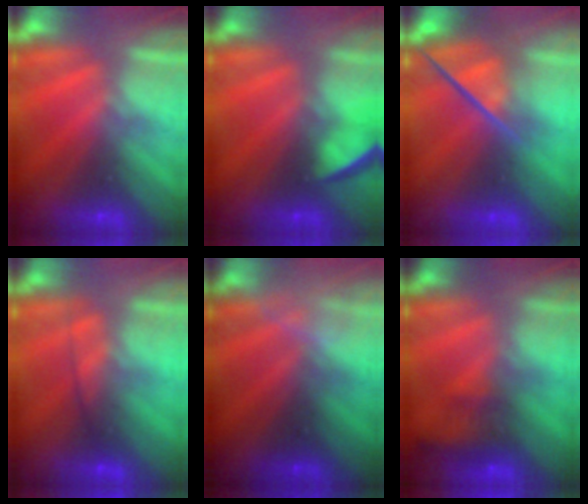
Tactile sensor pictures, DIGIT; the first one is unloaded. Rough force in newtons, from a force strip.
{"total": 7.6}
{"total": 3.3}
{"total": 2.3}
{"total": 2.4}
{"total": 7.7}